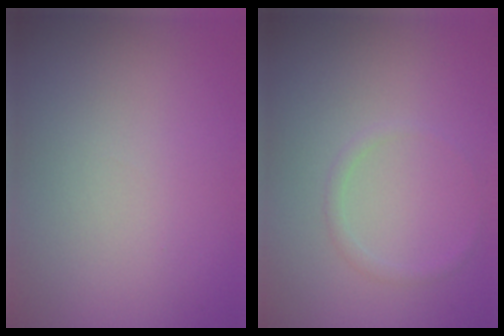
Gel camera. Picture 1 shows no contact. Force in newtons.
{"total": 0.8, "press": 0.8, "slide": 0.0}